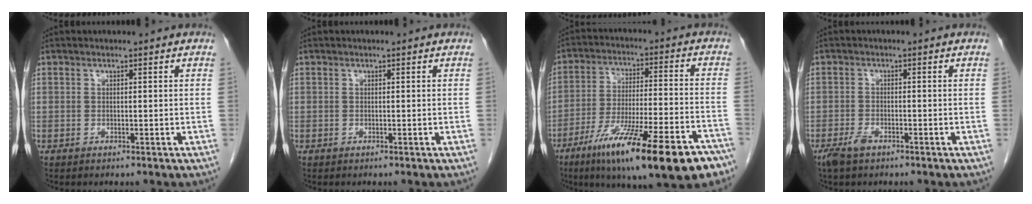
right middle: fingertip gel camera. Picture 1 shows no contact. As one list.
[{"total": 0.0}, {"total": 22.9, "force": [-14.6, 3.5, 17.3], "torque": [-0.223, -0.023, -0.230]}, {"total": 2.7, "force": [-1.9, 0.9, 1.7], "torque": [-0.041, -0.003, -0.033]}]